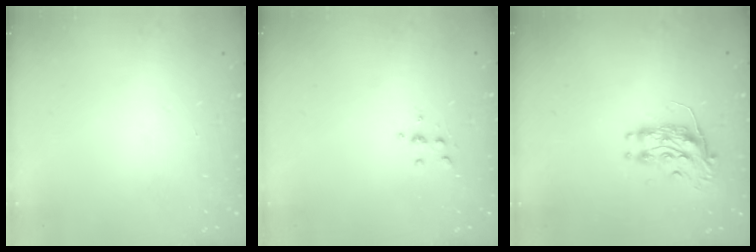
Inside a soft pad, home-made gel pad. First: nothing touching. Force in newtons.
{"total": 4.9, "press": 4.8, "slide": 1.1}
{"total": 8.8, "press": 8.8, "slide": 0.0}